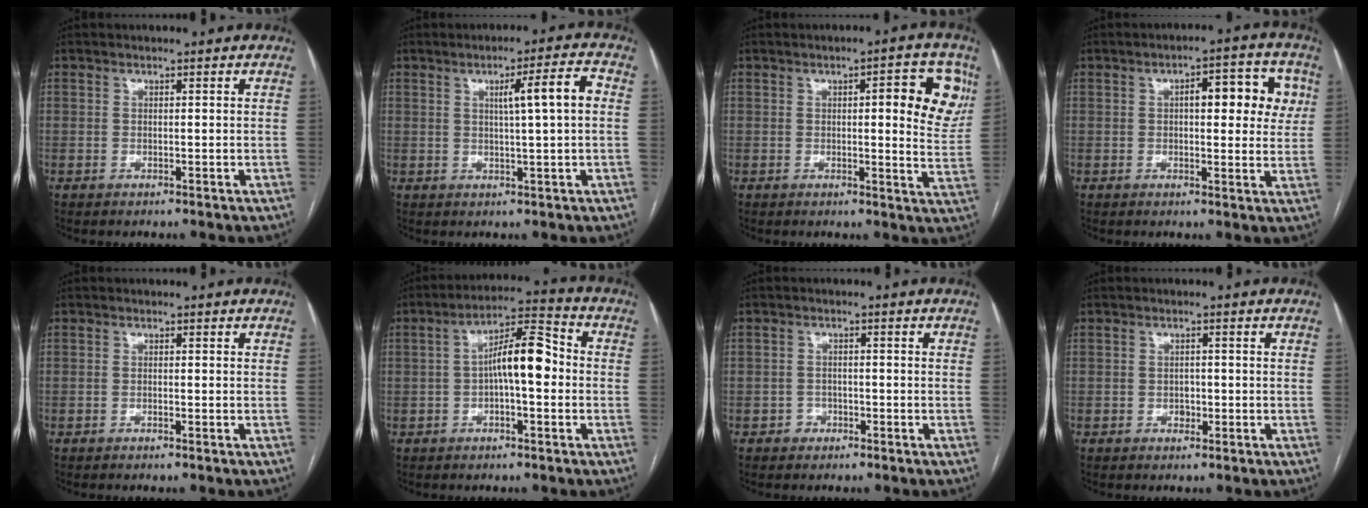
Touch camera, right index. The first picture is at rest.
{"total": 6.3, "force": [1.1, -0.3, 6.2], "torque": [-0.093, 0.006, 0.017]}
{"total": 9.4, "force": [2.9, 2.1, 8.7], "torque": [-0.095, 0.004, 0.028]}
{"total": 9.4, "force": [2.3, 3.4, 8.4], "torque": [-0.100, 0.023, 0.026]}
{"total": 0.5, "force": [-0.4, -0.1, 0.4], "torque": [-0.007, 0.001, -0.006]}
{"total": 9.0, "force": [-0.5, 2.3, 8.7], "torque": [-0.148, 0.033, -0.010]}
{"total": 1.9, "force": [-1.1, 1.6, 0.1], "torque": [0.005, 0.009, -0.021]}
{"total": 1.3, "force": [-0.4, 1.0, 0.7], "torque": [-0.009, 0.006, -0.002]}